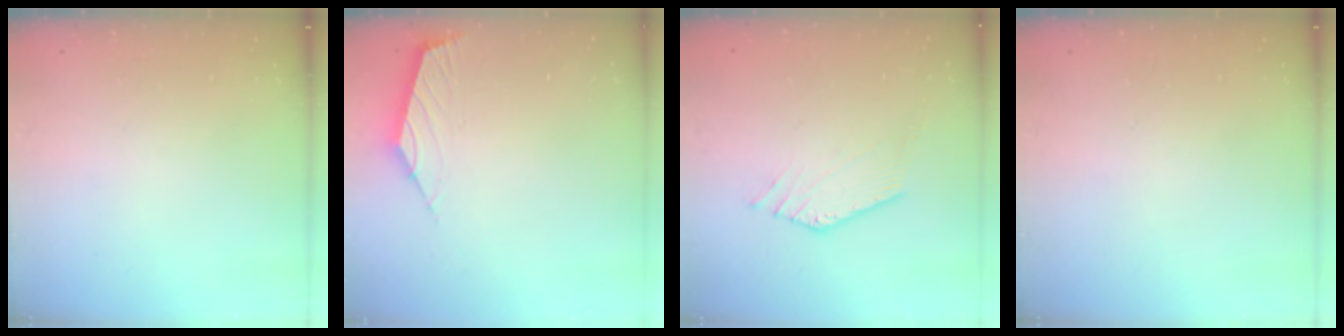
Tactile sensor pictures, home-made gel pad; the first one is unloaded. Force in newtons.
{"total": 2.4, "press": 2.3, "slide": 0.6}
{"total": 3.7, "press": 3.7, "slide": 0.6}
{"total": 0.0}